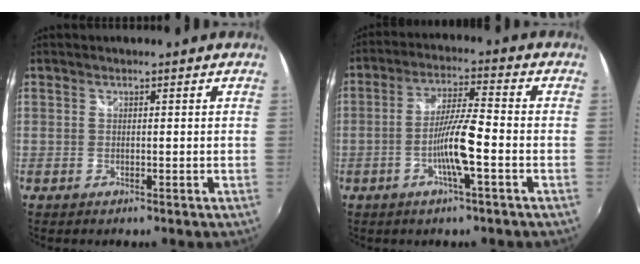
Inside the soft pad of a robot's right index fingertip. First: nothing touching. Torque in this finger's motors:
{"motor_torque": [0.72, 0.79, 0.33, 0.11]}